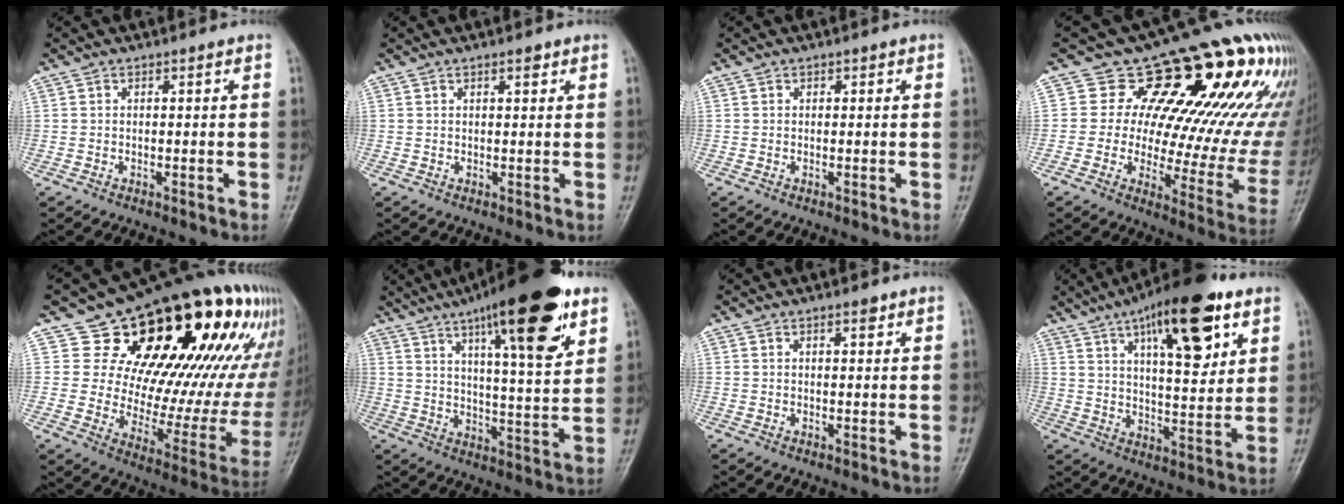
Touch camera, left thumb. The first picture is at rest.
{"total": 1.5, "force": [0.9, 0.6, 1.1], "torque": [-0.011, -0.003, 0.012]}
{"total": 0.6, "force": [0.3, 0.5, 0.3], "torque": [0.005, 0.000, 0.001]}
{"total": 21.7, "force": [10.8, 11.0, 15.3], "torque": [-0.134, -0.040, 0.129]}
{"total": 30.5, "force": [14.7, 15.7, 21.6], "torque": [-0.261, -0.025, 0.221]}
{"total": 22.1, "force": [12.3, 5.2, 17.6], "torque": [-0.249, -0.036, 0.189]}
{"total": 1.8, "force": [1.2, 0.6, 1.2], "torque": [-0.012, -0.005, 0.016]}
{"total": 19.9, "force": [9.9, 7.0, 15.8], "torque": [-0.208, -0.035, 0.151]}